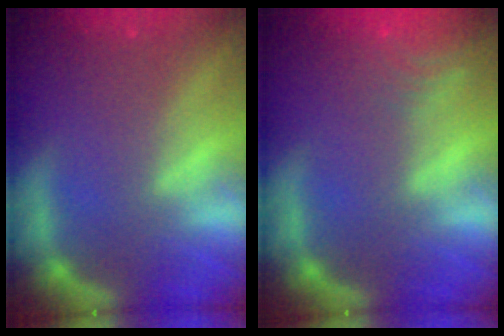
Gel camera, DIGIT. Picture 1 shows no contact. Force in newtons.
{"total": 6.5}